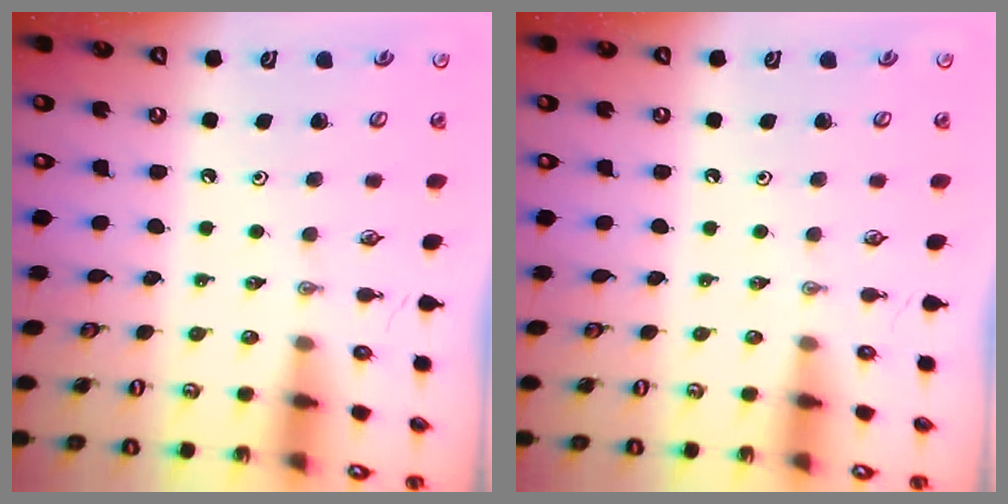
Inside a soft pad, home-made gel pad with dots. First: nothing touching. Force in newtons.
{"total": 0.0}